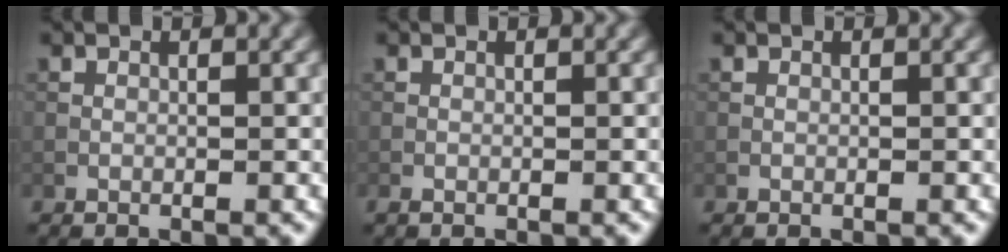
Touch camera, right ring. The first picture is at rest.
{"total": 0.6, "force": [-0.5, 0.2, 0.3], "torque": [-0.006, -0.003, -0.008]}
{"total": 0.0}